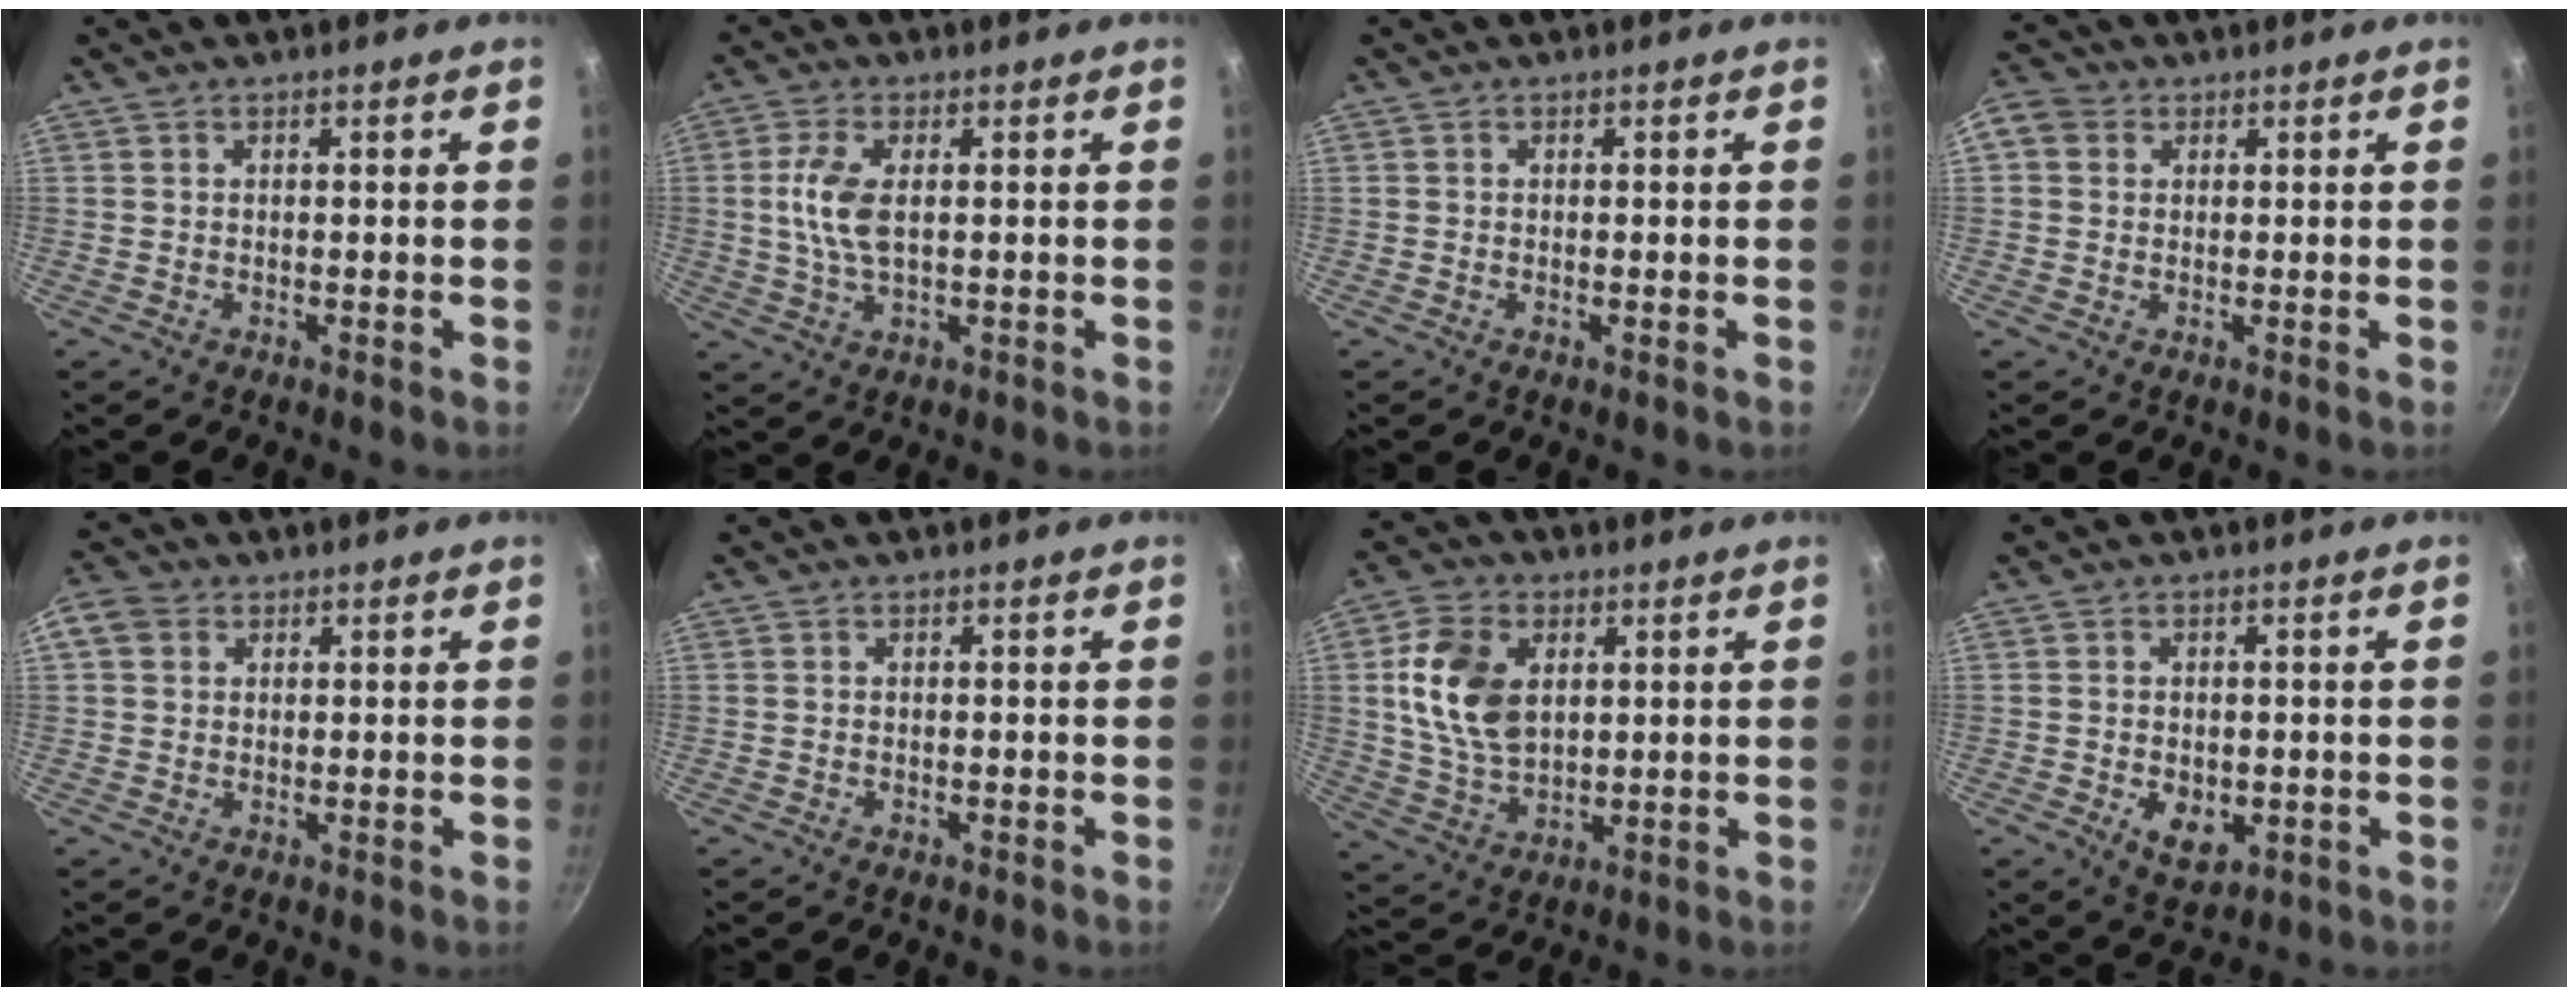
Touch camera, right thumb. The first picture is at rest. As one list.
[{"total": 7.0, "force": [0.7, 3.2, 6.2], "torque": [-0.135, 0.002, 0.013]}, {"total": 0.5, "force": [-0.1, 0.1, 0.5], "torque": [-0.010, -0.001, -0.004]}, {"total": 5.8, "force": [1.6, 4.9, 2.7], "torque": [-0.043, 0.008, 0.013]}, {"total": 4.8, "force": [1.5, 3.8, 2.4], "torque": [-0.039, 0.003, 0.014]}, {"total": 0.0}, {"total": 13.0, "force": [2.8, 8.6, 9.4], "torque": [-0.163, -0.009, 0.057]}, {"total": 5.6, "force": [-1.2, 3.5, 4.2], "torque": [-0.059, -0.010, -0.010]}]